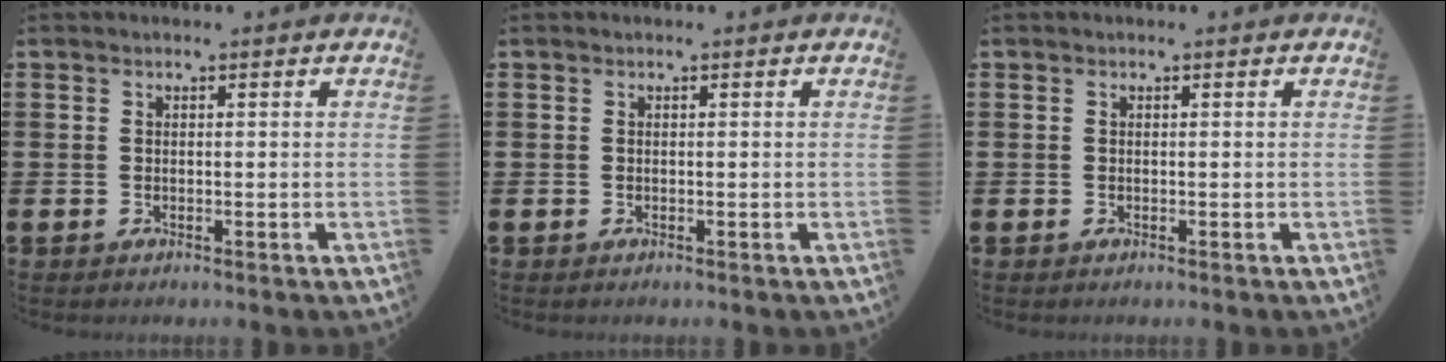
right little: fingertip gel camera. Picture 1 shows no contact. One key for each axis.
{"total": 0.0}
{"total": 0.0}